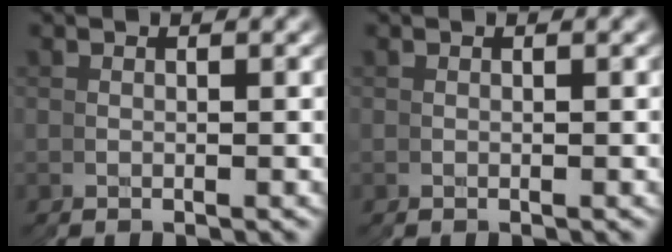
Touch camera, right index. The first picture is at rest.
{"total": 0.0}